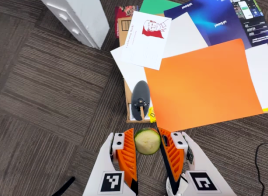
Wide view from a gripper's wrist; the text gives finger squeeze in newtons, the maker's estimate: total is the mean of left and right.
{"total": 9.1, "left": 9.3, "right": 8.9}